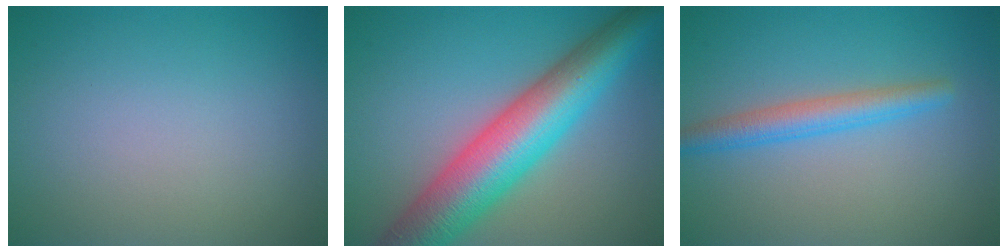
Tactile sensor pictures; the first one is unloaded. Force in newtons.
{"total": 10.6, "press": 10.6, "slide": 0.0}
{"total": 3.0, "press": 3.0, "slide": 0.1}